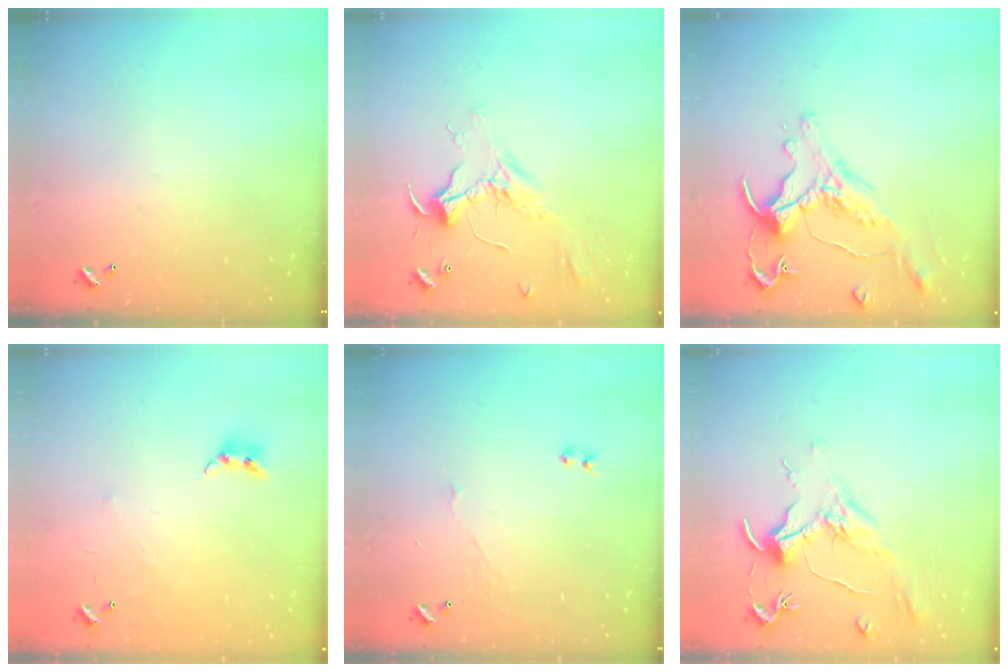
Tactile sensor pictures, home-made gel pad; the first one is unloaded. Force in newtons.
{"total": 2.3, "press": 2.2, "slide": 0.7}
{"total": 0.7, "press": 0.1, "slide": 0.7}
{"total": 5.0, "press": 4.9, "slide": 0.2}
{"total": 2.4, "press": 2.3, "slide": 0.6}
{"total": 1.9, "press": 1.7, "slide": 0.9}